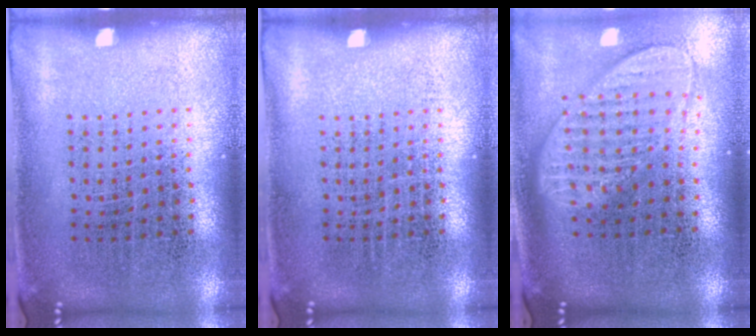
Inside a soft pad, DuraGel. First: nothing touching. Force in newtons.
{"total": 0.0}
{"total": 2.0, "press": 1.6, "slide": 1.1}